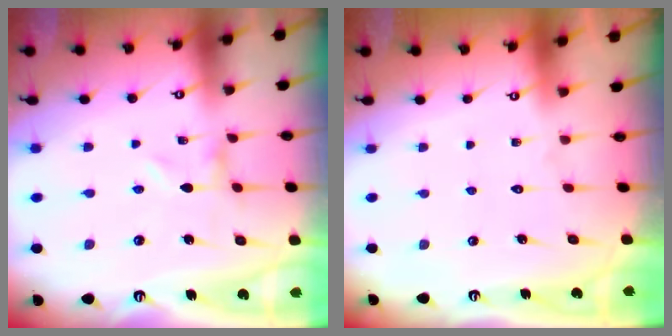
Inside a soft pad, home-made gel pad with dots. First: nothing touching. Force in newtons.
{"total": 1.6, "press": 1.6, "slide": 0.1}